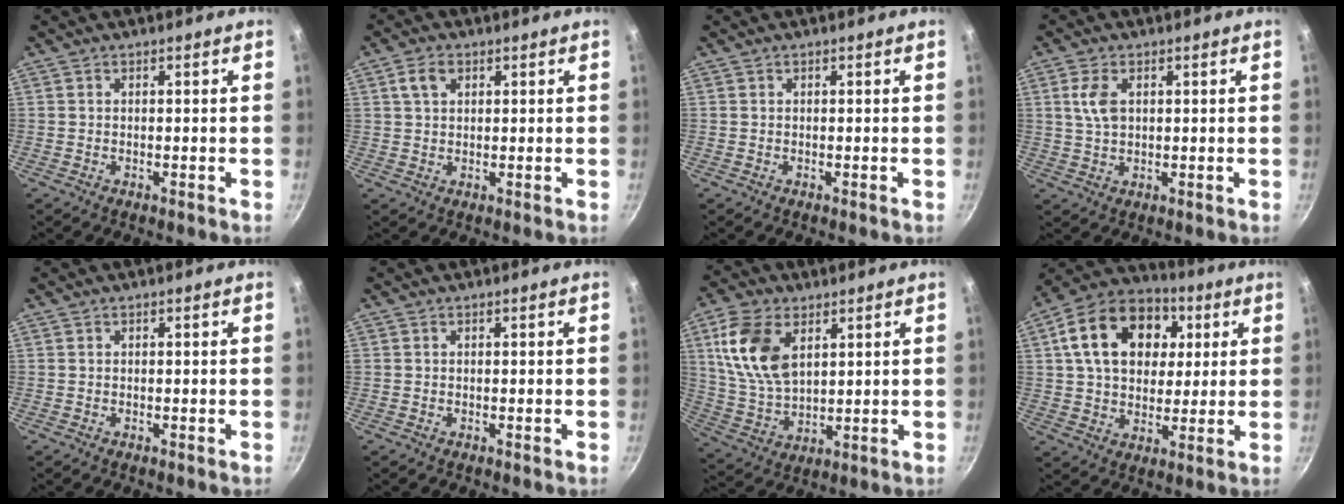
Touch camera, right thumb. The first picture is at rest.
{"total": 3.8, "force": [1.5, 2.5, 2.4], "torque": [-0.035, 0.003, 0.027]}
{"total": 0.0}
{"total": 4.9, "force": [1.3, 2.9, 3.7], "torque": [-0.071, -0.001, 0.026]}
{"total": 0.0}
{"total": 0.0}
{"total": 14.0, "force": [4.9, 8.4, 10.0], "torque": [-0.182, -0.017, 0.105]}
{"total": 19.6, "force": [5.5, 14.1, 12.5], "torque": [-0.190, 0.015, 0.080]}